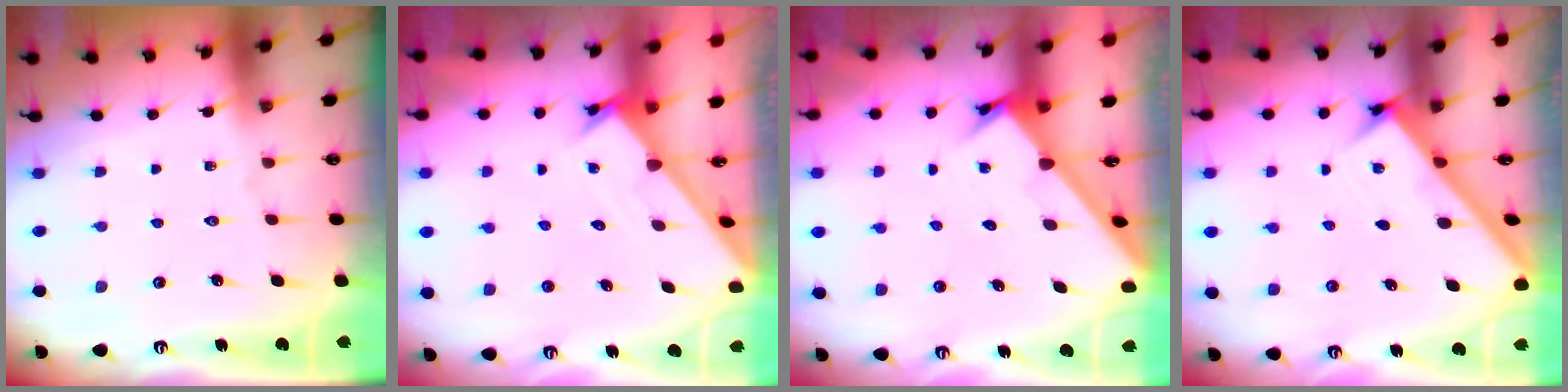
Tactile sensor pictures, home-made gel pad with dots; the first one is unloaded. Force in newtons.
{"total": 1.8, "press": 1.8, "slide": 0.1}
{"total": 2.0, "press": 2.0, "slide": 0.2}
{"total": 2.7, "press": 2.7, "slide": 0.3}